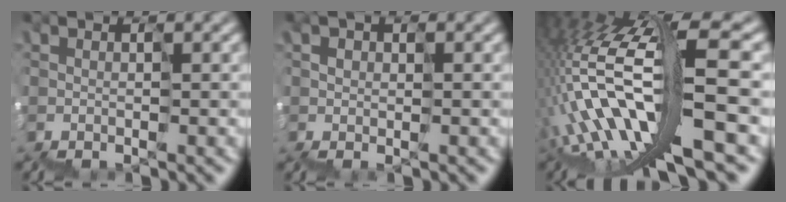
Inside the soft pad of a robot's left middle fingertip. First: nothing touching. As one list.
[{"total": 1.1, "force": [0.3, 0.6, 0.9], "torque": [-0.021, 0.003, 0.008]}, {"total": 11.6, "force": [-2.9, 2.8, 10.9], "torque": [-0.238, 0.033, -0.039]}]